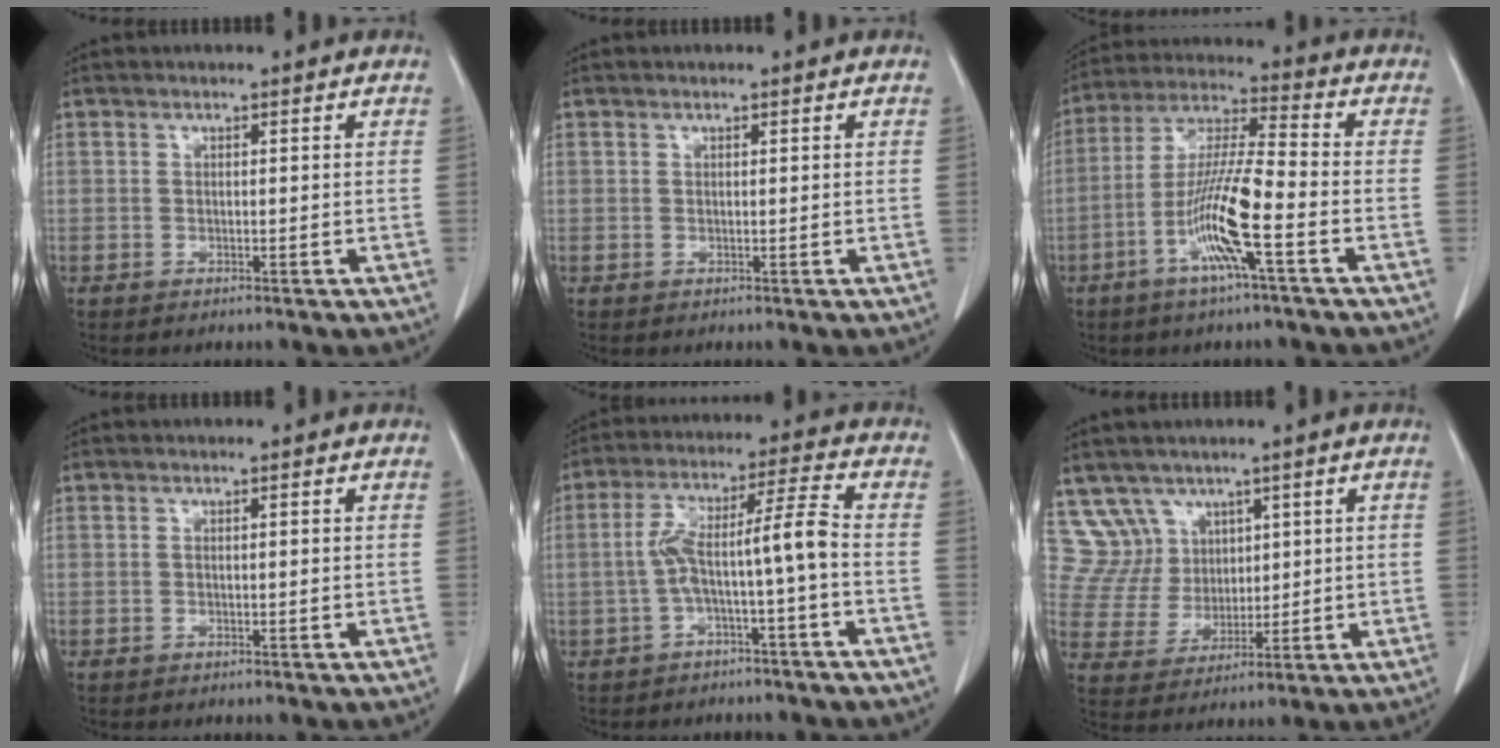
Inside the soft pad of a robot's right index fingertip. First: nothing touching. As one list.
[{"total": 0.0}, {"total": 12.2, "force": [-4.6, 0.3, 11.3], "torque": [-0.228, -0.001, -0.093]}, {"total": 0.5, "force": [0.0, 0.2, 0.5], "torque": [-0.010, 0.000, 0.001]}, {"total": 8.1, "force": [-2.1, 0.0, 7.9], "torque": [-0.146, 0.037, -0.033]}, {"total": 7.8, "force": [5.0, 5.9, -0.4], "torque": [0.005, 0.025, 0.109]}]